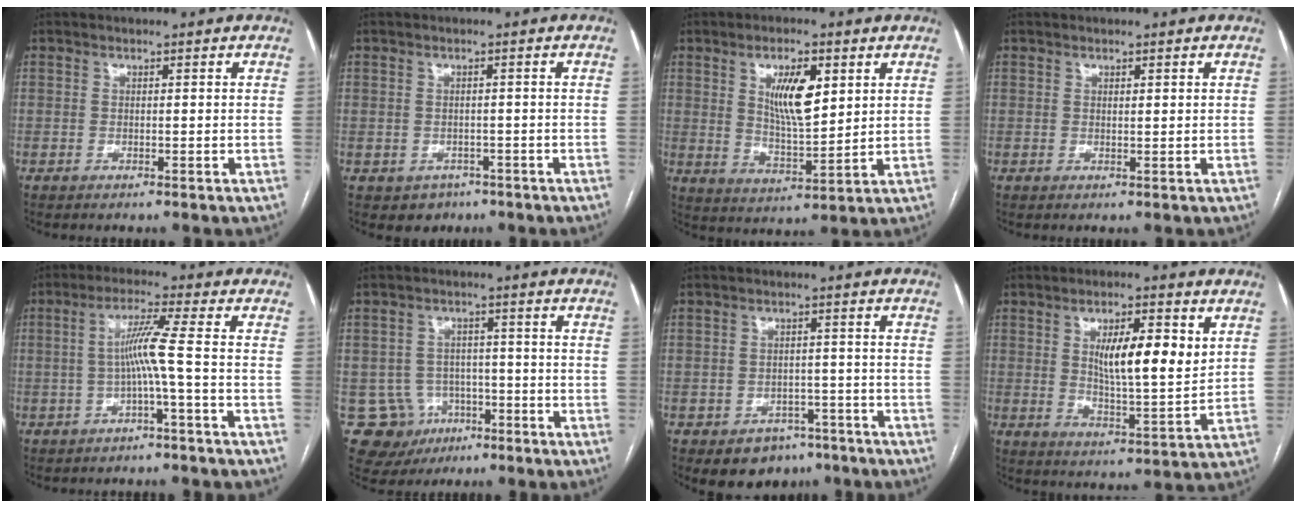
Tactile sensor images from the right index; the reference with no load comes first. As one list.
[{"total": 3.3, "force": [-1.5, 2.9, 0.4], "torque": [-0.002, 0.008, -0.014]}, {"total": 9.0, "force": [3.3, 2.8, 7.9], "torque": [-0.140, 0.000, 0.064]}, {"total": 0.5, "force": [0.3, 0.1, 0.4], "torque": [-0.006, -0.002, 0.005]}, {"total": 5.6, "force": [-1.1, -1.5, 5.3], "torque": [-0.101, 0.015, -0.016]}, {"total": 9.8, "force": [-3.8, 8.9, 1.2], "torque": [-0.031, 0.021, -0.043]}, {"total": 6.9, "force": [-4.6, 4.9, 1.6], "torque": [-0.006, 0.015, -0.059]}, {"total": 10.7, "force": [3.3, 2.4, 9.9], "torque": [-0.164, -0.002, 0.057]}]